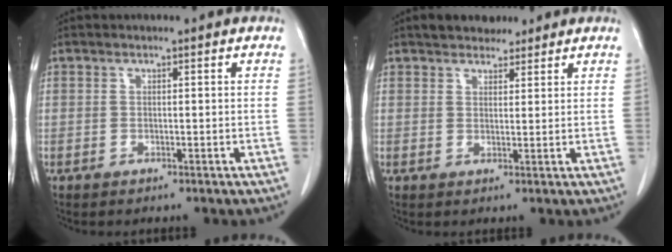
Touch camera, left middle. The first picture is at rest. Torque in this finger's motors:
{"motor_torque": [0.18, -0.17, -0.01, 0.01]}